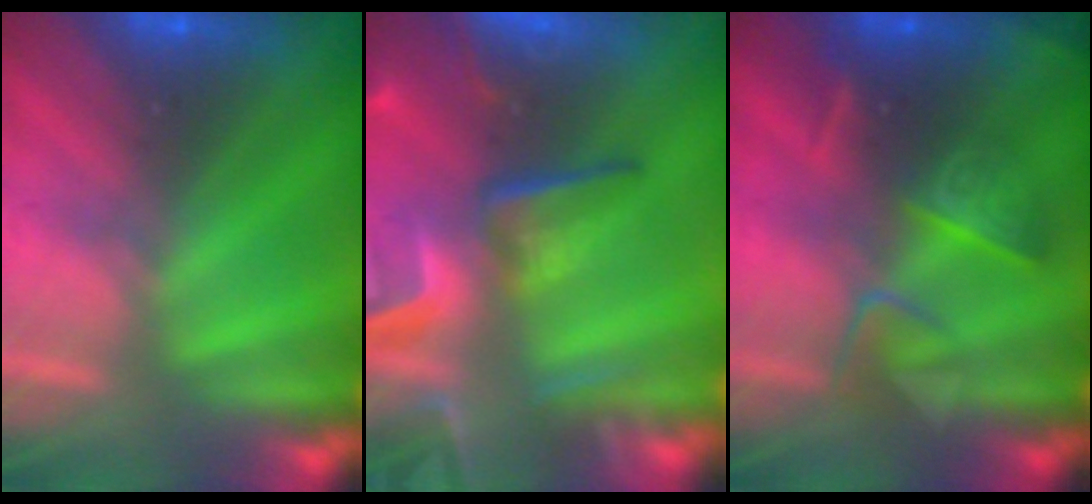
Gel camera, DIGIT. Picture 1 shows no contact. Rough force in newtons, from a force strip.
{"total": 7.6}
{"total": 2.7}